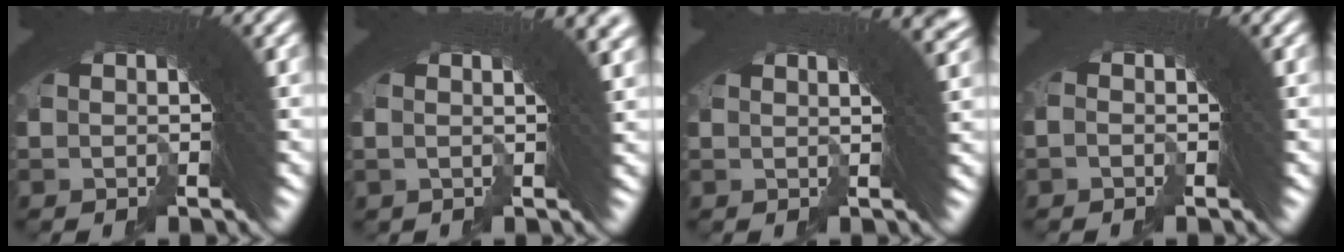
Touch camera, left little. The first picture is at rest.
{"total": 4.5, "force": [2.3, 0.7, 3.8], "torque": [-0.031, 0.022, 0.027]}
{"total": 6.2, "force": [3.2, 1.5, 5.1], "torque": [-0.036, 0.031, 0.035]}
{"total": 0.7, "force": [-0.7, -0.2, -0.2], "torque": [0.008, 0.010, -0.018]}